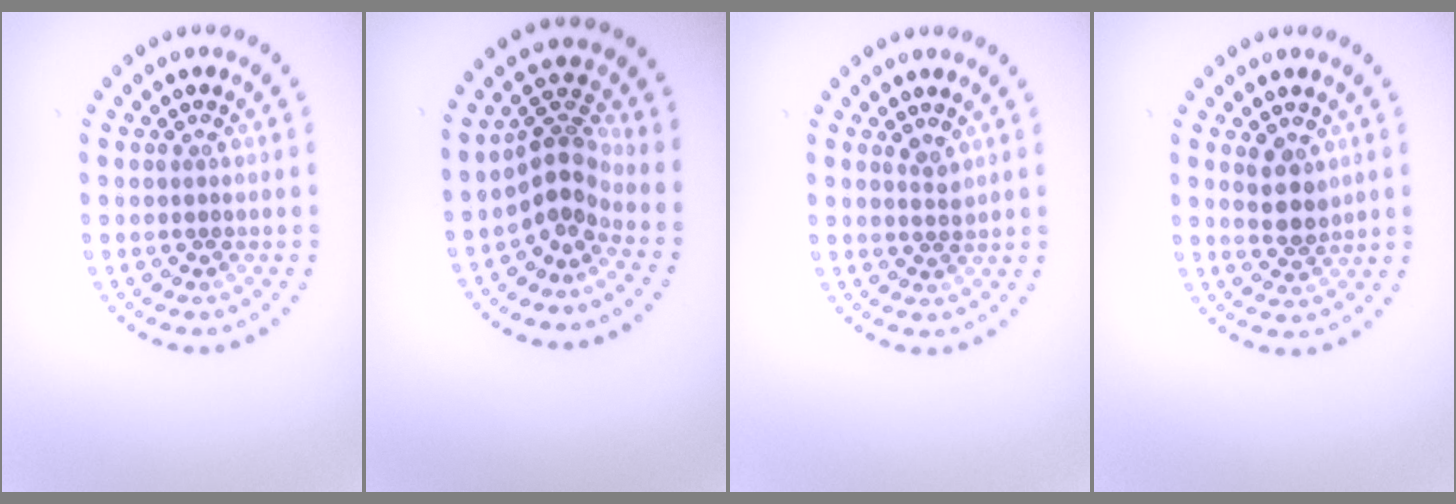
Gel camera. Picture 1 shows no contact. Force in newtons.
{"total": 3.3, "press": 2.3, "slide": 2.4}
{"total": 1.2, "press": 0.9, "slide": 0.8}
{"total": 2.7, "press": 2.4, "slide": 1.1}